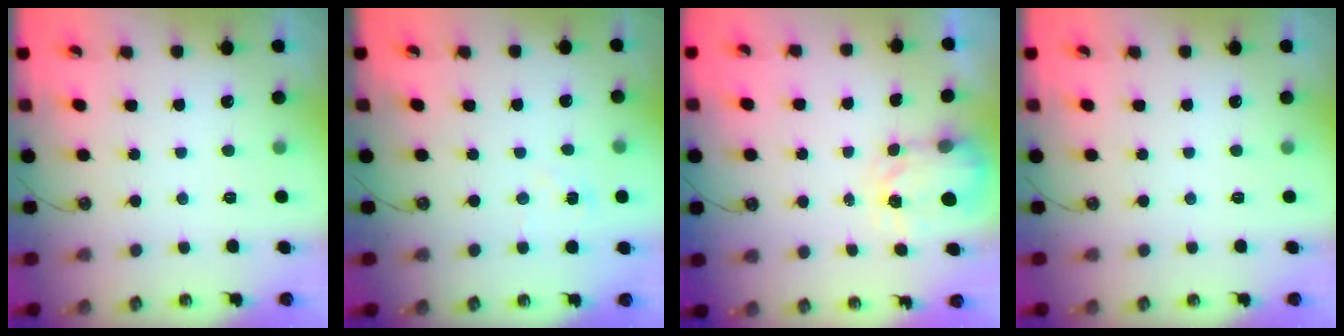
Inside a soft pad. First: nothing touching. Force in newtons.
{"total": 4.2, "press": 4.2, "slide": 0.5}
{"total": 3.9, "press": 3.9, "slide": 0.5}
{"total": 0.0}